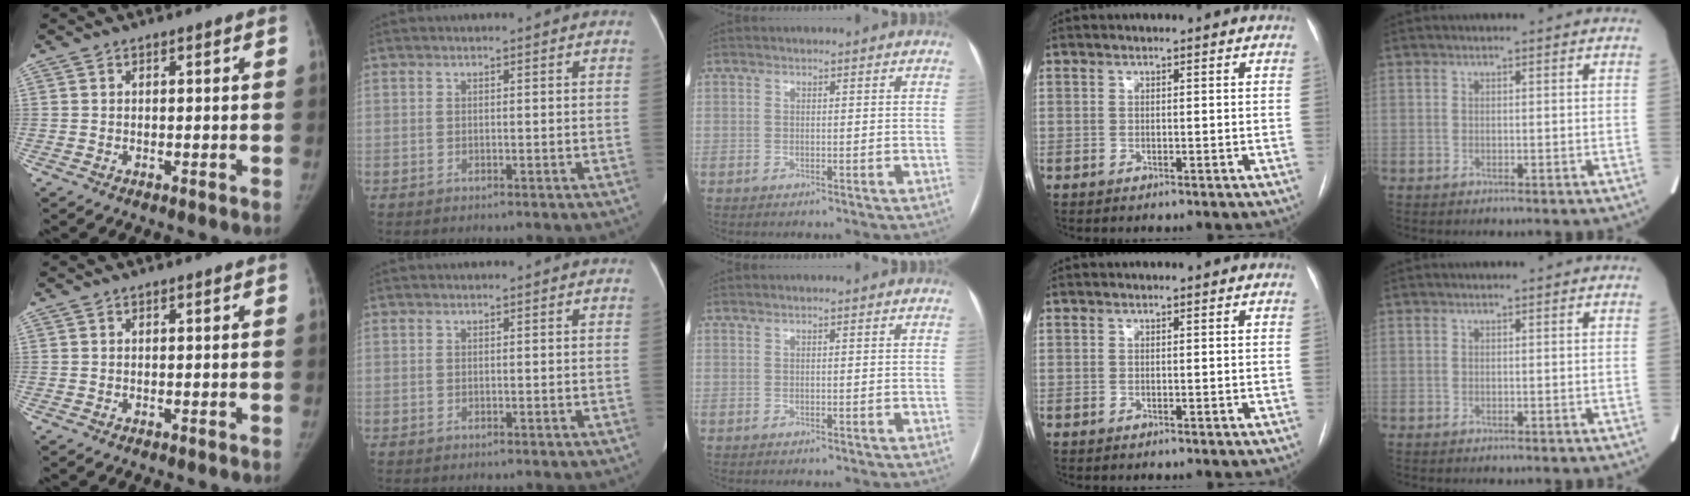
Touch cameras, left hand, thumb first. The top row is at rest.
{}